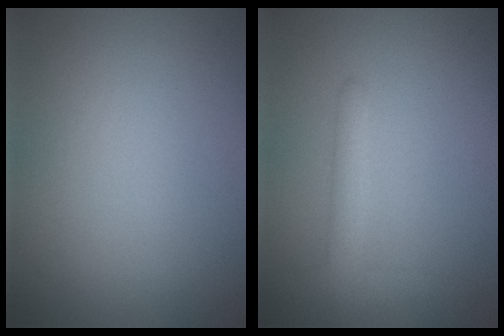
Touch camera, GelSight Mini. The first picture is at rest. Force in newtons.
{"total": 2.4, "press": 2.4, "slide": 0.3}